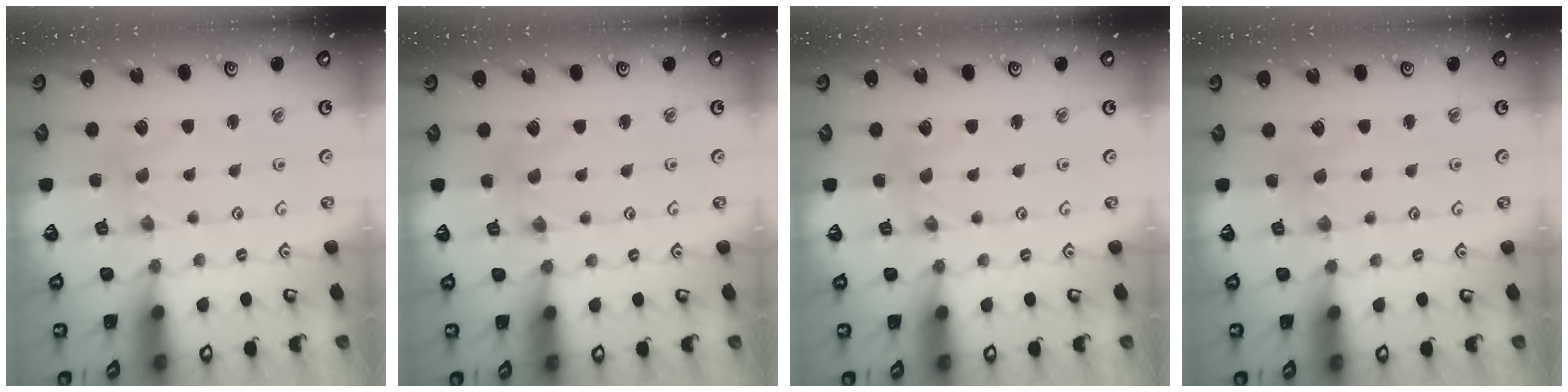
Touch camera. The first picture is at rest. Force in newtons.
{"total": 1.2, "press": 1.2, "slide": 0.2}
{"total": 0.0}
{"total": 2.1, "press": 2.1, "slide": 0.6}